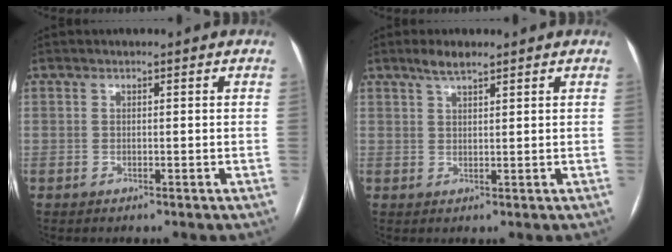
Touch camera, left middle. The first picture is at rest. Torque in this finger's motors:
{"motor_torque": [0.46, -0.43, 0.04, 0.01]}